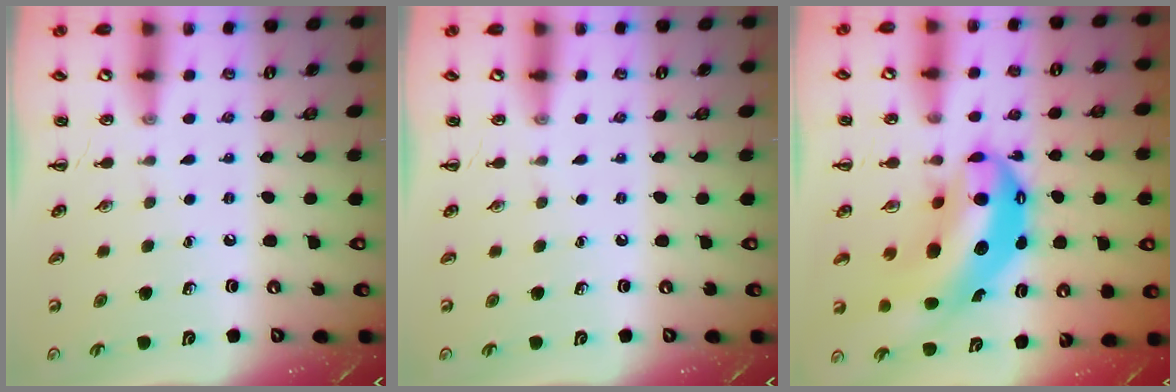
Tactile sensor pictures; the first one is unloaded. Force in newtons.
{"total": 0.0}
{"total": 13.2, "press": 12.8, "slide": 3.1}